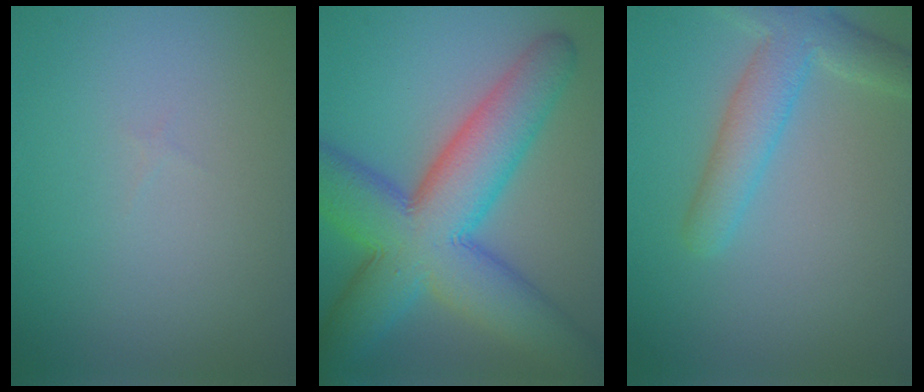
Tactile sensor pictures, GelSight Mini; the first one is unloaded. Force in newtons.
{"total": 12.6, "press": 12.6, "slide": 0.2}
{"total": 4.3, "press": 4.3, "slide": 0.3}